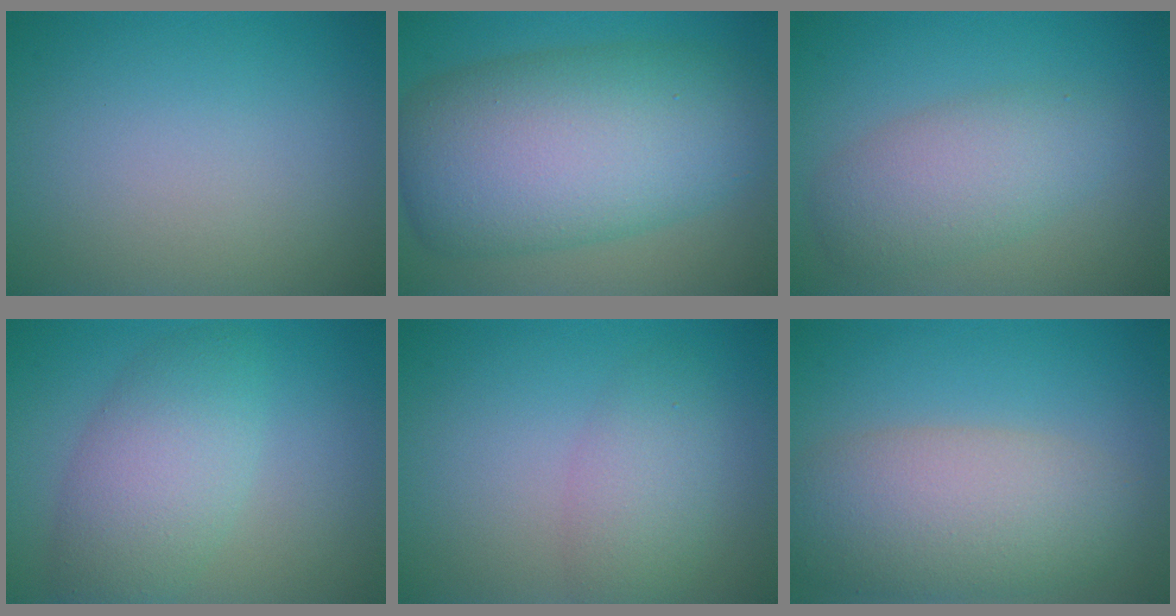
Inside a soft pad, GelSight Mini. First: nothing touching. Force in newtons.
{"total": 12.8, "press": 12.8, "slide": 0.3}
{"total": 4.5, "press": 4.5, "slide": 0.2}
{"total": 5.4, "press": 5.4, "slide": 0.2}
{"total": 2.9, "press": 2.9, "slide": 0.1}
{"total": 7.2, "press": 7.2, "slide": 0.7}